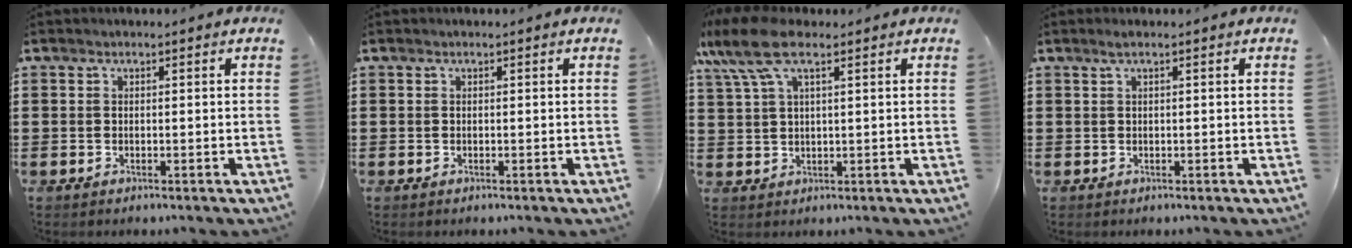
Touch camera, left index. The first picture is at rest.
{"total": 0.0}
{"total": 8.5, "force": [4.7, 3.0, 6.4], "torque": [-0.154, -0.002, 0.081]}
{"total": 0.8, "force": [0.3, 0.0, 0.8], "torque": [-0.013, 0.000, 0.006]}